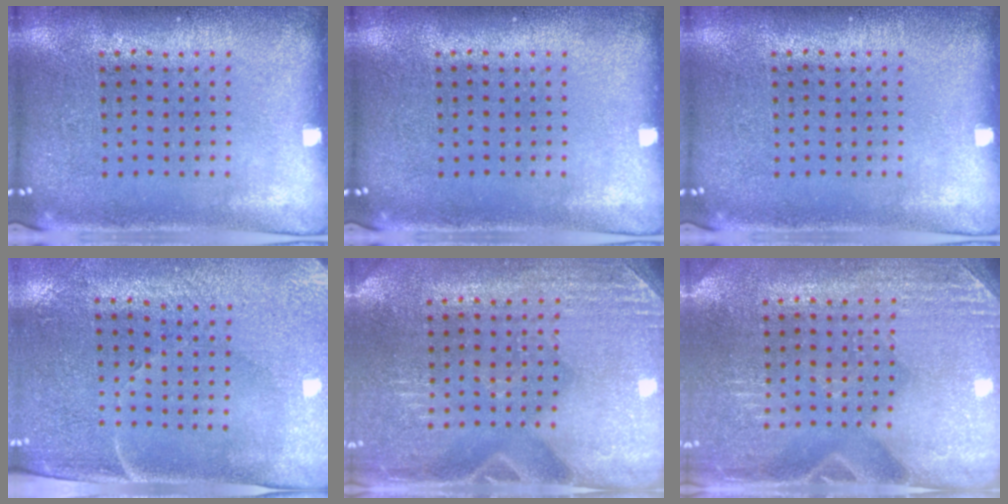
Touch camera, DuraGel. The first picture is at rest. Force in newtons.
{"total": 0.0}
{"total": 0.0}
{"total": 3.2, "press": 2.9, "slide": 1.3}
{"total": 2.9, "press": 2.8, "slide": 0.9}
{"total": 2.9, "press": 2.8, "slide": 0.9}